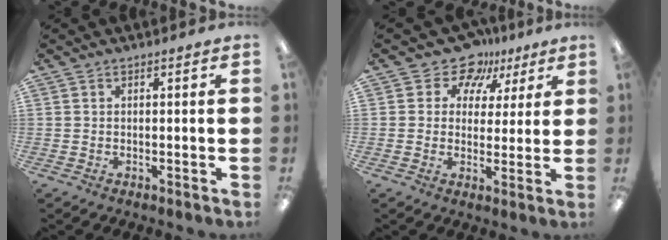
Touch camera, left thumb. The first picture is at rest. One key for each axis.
{"total": 9.6, "fx": 7.1, "fy": 6.2, "fz": 1.9, "tx": -0.042, "ty": -0.050, "tz": 0.130}